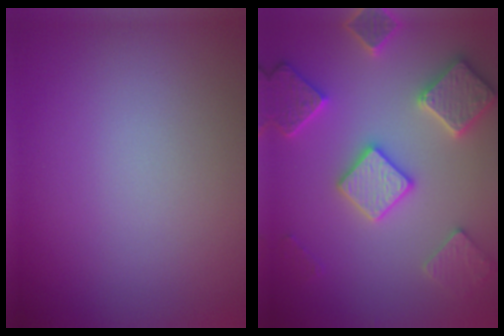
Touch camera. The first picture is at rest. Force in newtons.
{"total": 5.5, "press": 5.4, "slide": 1.3}